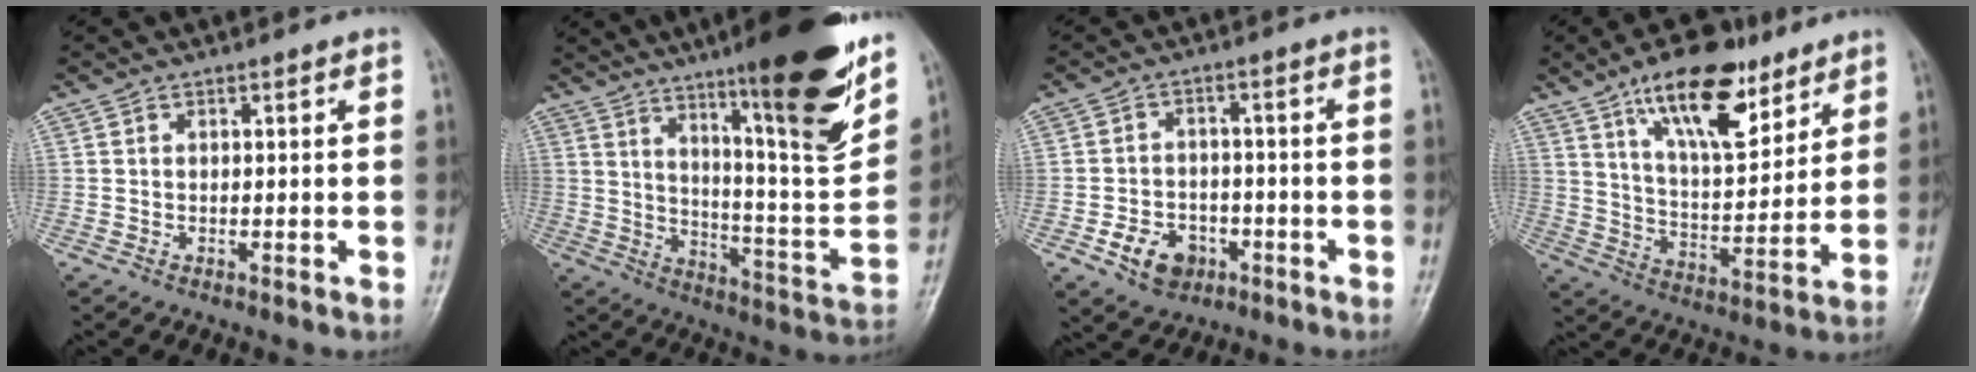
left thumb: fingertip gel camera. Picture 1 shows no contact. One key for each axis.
{"total": 22.5, "fx": 14.0, "fy": 3.4, "fz": 17.3, "tx": -0.225, "ty": -0.070, "tz": 0.218}
{"total": 7.3, "fx": -3.2, "fy": 5.5, "fz": 3.5, "tx": -0.036, "ty": 0.020, "tz": -0.049}
{"total": 16.8, "fx": 10.1, "fy": 6.9, "fz": 11.6, "tx": -0.152, "ty": -0.049, "tz": 0.172}